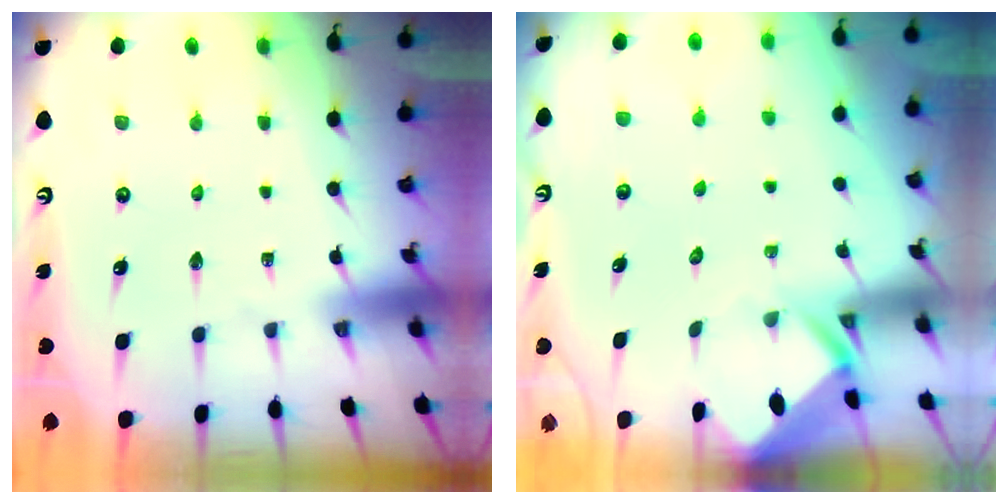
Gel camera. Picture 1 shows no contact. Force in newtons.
{"total": 2.8, "press": 2.8, "slide": 0.1}